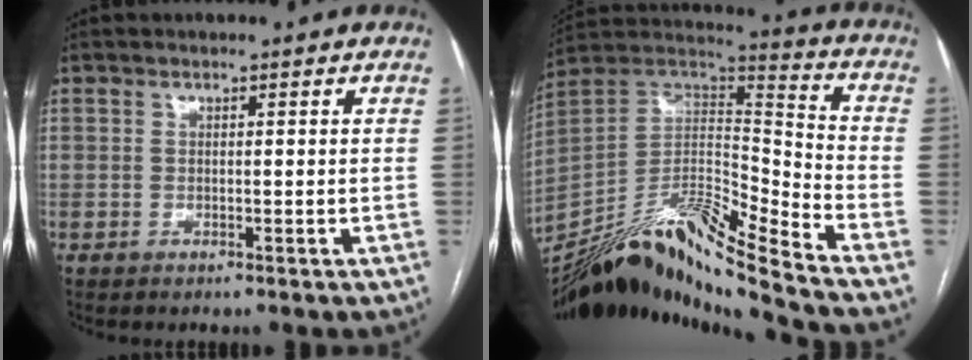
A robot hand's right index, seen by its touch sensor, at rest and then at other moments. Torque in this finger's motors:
{"motor_torque": [-0.51, -1.63, 0.02, 0.01]}